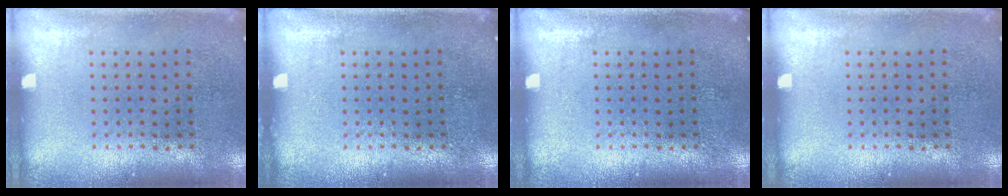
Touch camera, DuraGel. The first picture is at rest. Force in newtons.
{"total": 0.0}
{"total": 0.0}
{"total": 0.0}